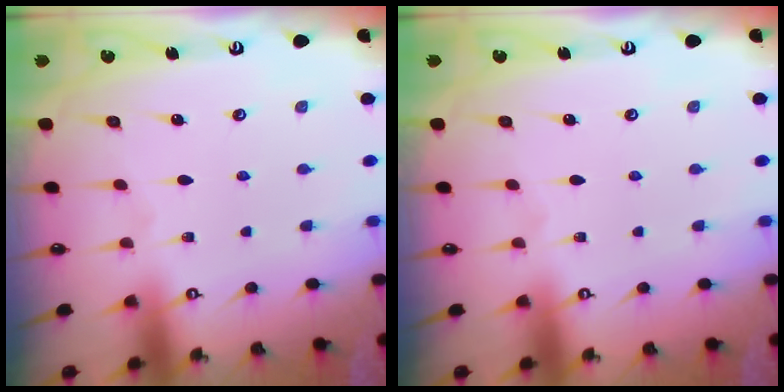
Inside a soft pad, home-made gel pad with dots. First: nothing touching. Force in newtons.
{"total": 0.0}